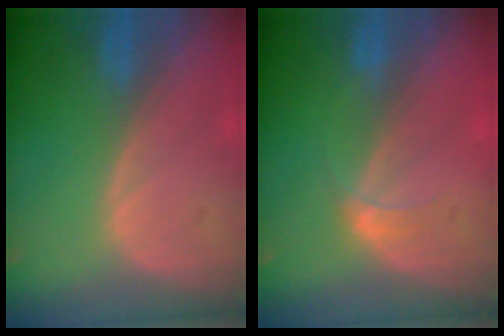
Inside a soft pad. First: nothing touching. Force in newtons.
{"total": 1.7, "press": 1.7, "slide": 0.2}